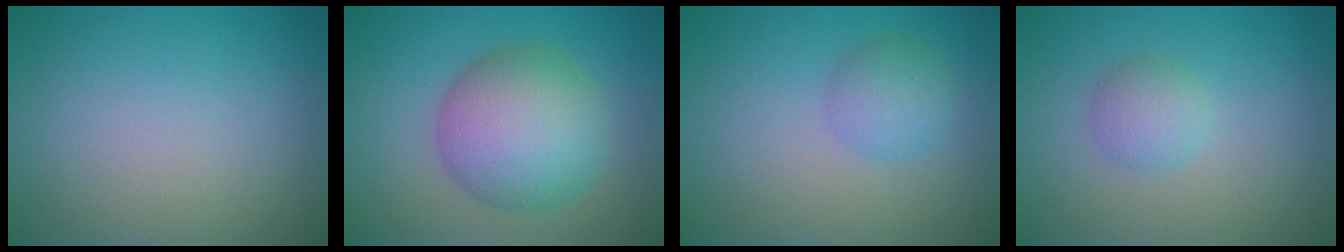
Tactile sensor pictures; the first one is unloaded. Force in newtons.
{"total": 8.5, "press": 8.5, "slide": 0.2}
{"total": 2.6, "press": 2.6, "slide": 0.1}
{"total": 2.1, "press": 2.1, "slide": 0.1}